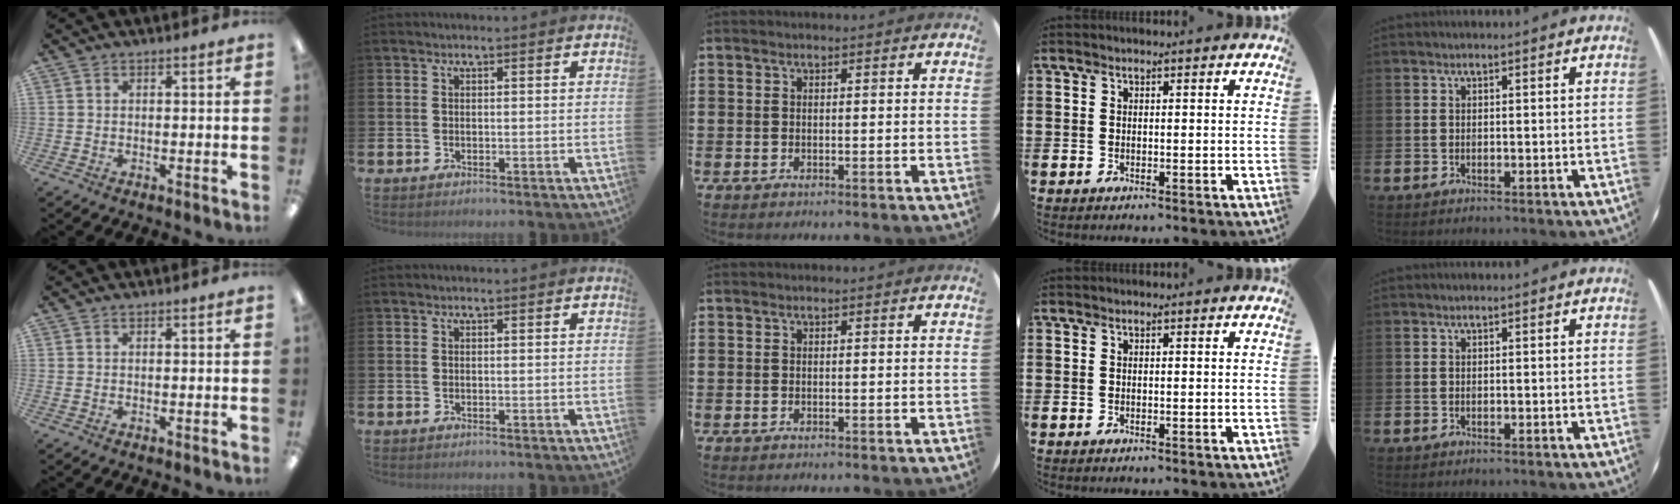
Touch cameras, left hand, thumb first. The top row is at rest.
{}